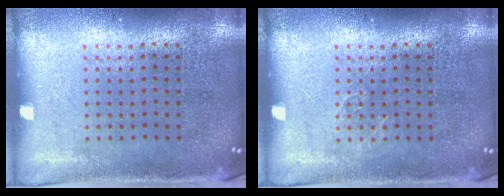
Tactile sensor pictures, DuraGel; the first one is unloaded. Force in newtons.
{"total": 0.6, "press": 0.5, "slide": 0.2}